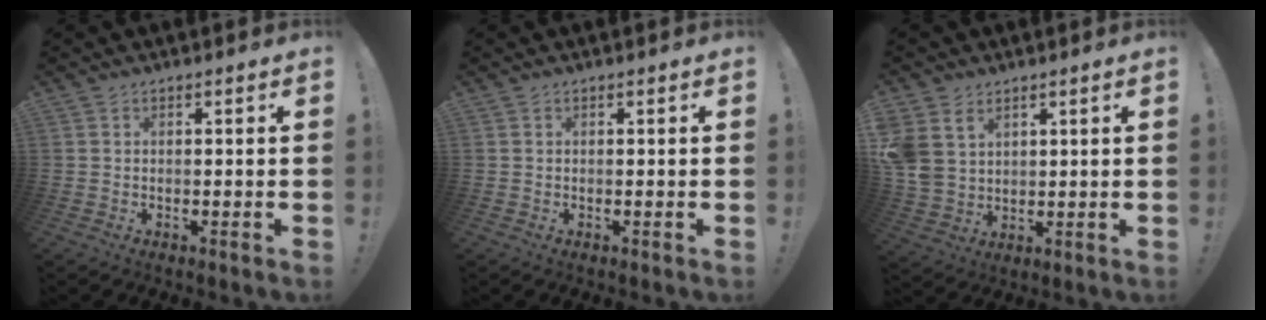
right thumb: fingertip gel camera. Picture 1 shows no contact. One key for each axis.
{"total": 0.0}
{"total": 8.2, "fx": 4.2, "fy": 6.1, "fz": 3.5, "tx": -0.073, "ty": -0.023, "tz": 0.085}